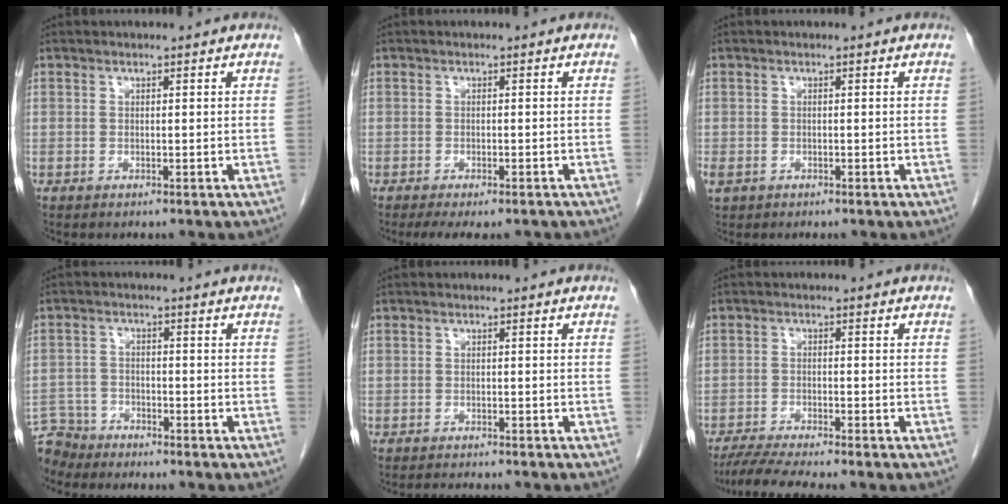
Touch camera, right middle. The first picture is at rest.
{"total": 6.3, "force": [-5.2, 1.6, 3.2], "torque": [-0.039, -0.011, -0.071]}
{"total": 1.6, "force": [-0.6, 1.2, 0.9], "torque": [-0.020, -0.001, -0.003]}
{"total": 5.5, "force": [-5.3, 1.6, -0.5], "torque": [0.016, -0.004, -0.101]}
{"total": 3.0, "force": [-2.8, 0.0, 1.0], "torque": [-0.011, -0.006, -0.037]}
{"total": 6.6, "force": [-5.8, -0.7, 3.2], "torque": [-0.050, -0.020, -0.097]}